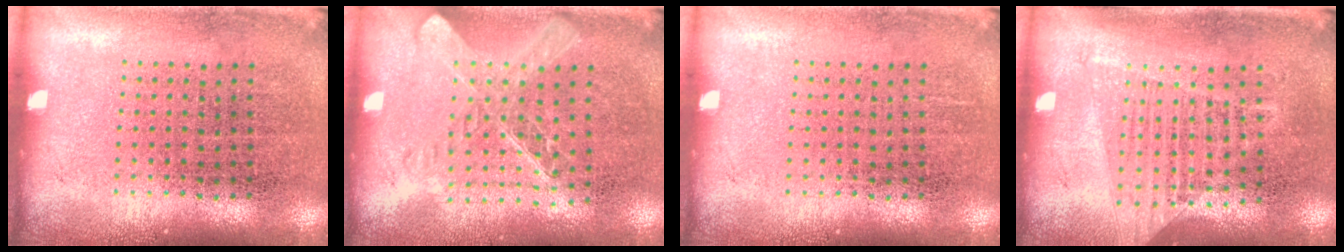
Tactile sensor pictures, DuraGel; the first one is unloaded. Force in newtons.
{"total": 1.5, "press": 1.3, "slide": 0.7}
{"total": 0.0}
{"total": 1.3, "press": 1.2, "slide": 0.4}